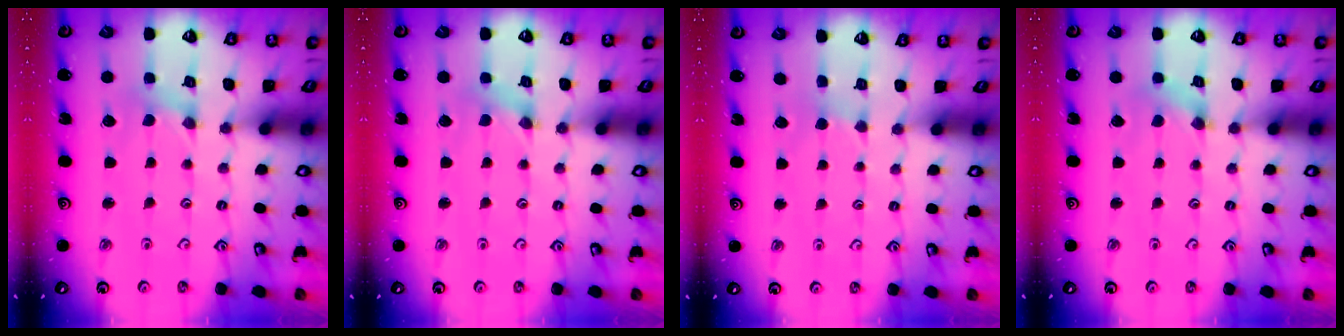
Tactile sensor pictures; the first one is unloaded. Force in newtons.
{"total": 0.0}
{"total": 2.0, "press": 2.0, "slide": 0.4}
{"total": 0.8, "press": 0.7, "slide": 0.3}